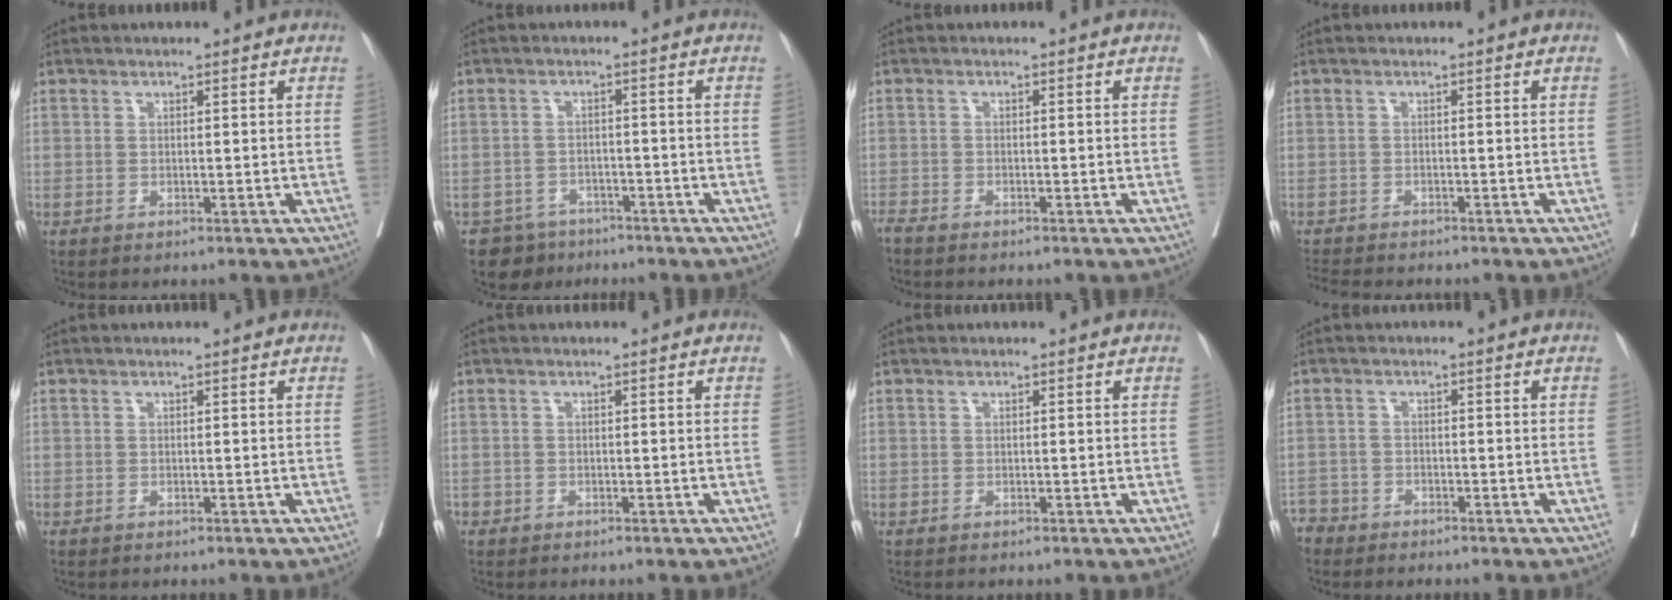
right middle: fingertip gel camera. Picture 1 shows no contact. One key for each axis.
{"total": 4.3, "fx": -3.3, "fy": 2.8, "fz": -0.3, "tx": 0.014, "ty": 0.006, "tz": -0.052}
{"total": 2.3, "fx": -2.1, "fy": -0.3, "fz": 1.0, "tx": -0.020, "ty": -0.005, "tz": -0.040}
{"total": 4.3, "fx": -4.0, "fy": 0.6, "fz": 1.5, "tx": -0.020, "ty": -0.010, "tz": -0.066}
{"total": 0.0}
{"total": 0.7, "fx": -0.5, "fy": 0.5, "fz": 0.1, "tx": -0.008, "ty": 0.001, "tz": -0.009}
{"total": 0.0}
{"total": 3.2, "fx": -2.9, "fy": 1.2, "fz": -0.6, "tx": 0.006, "ty": -0.002, "tz": -0.061}